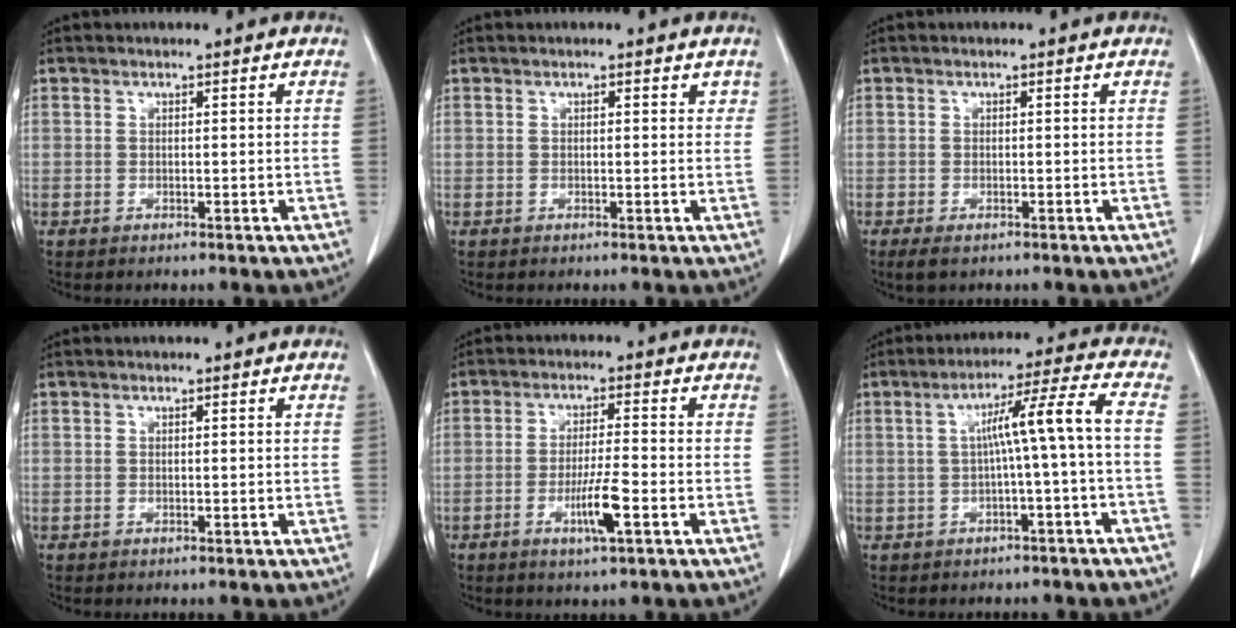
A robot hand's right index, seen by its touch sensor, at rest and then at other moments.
{"total": 1.6, "force": [0.8, 0.8, 1.1], "torque": [-0.009, 0.000, 0.007]}
{"total": 2.0, "force": [-1.0, 0.6, 1.6], "torque": [-0.031, -0.007, -0.012]}
{"total": 0.0}
{"total": 5.8, "force": [-2.3, 0.1, 5.3], "torque": [-0.100, -0.009, -0.043]}
{"total": 7.5, "force": [-0.6, -1.2, 7.4], "torque": [-0.120, 0.023, -0.005]}